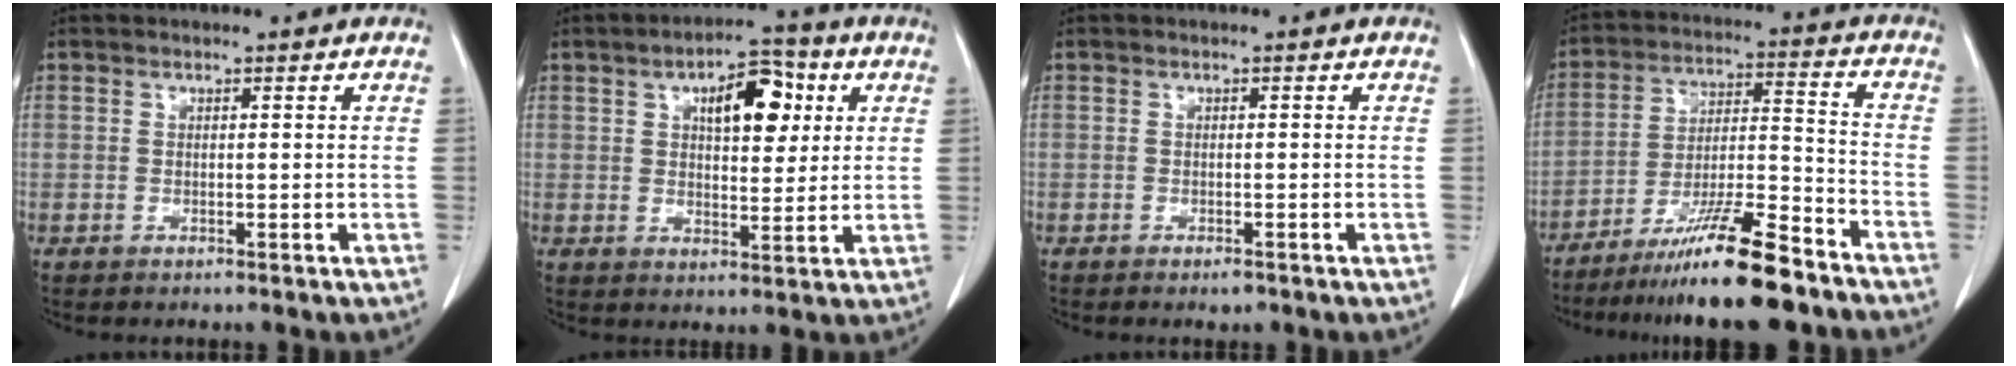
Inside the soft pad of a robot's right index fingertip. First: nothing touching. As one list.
[{"total": 9.1, "force": [3.2, 4.0, 7.5], "torque": [-0.109, 0.019, 0.048]}, {"total": 1.2, "force": [-0.9, 0.3, 0.8], "torque": [-0.012, -0.001, -0.009]}, {"total": 14.3, "force": [-11.1, 0.4, 9.1], "torque": [-0.157, -0.012, -0.188]}]